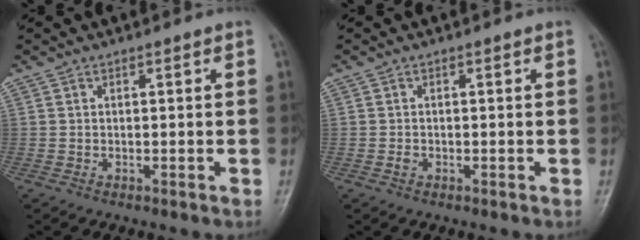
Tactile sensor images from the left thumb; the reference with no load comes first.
{"total": 0.9, "force": [-0.3, 0.7, 0.4], "torque": [-0.006, 0.002, -0.005]}